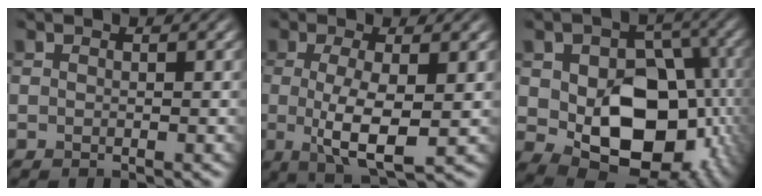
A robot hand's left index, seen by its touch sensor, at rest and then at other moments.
{"total": 5.4, "force": [-0.4, 1.3, 5.2], "torque": [-0.097, -0.011, -0.003]}
{"total": 11.6, "force": [-1.2, 8.0, 8.3], "torque": [-0.121, -0.022, -0.011]}